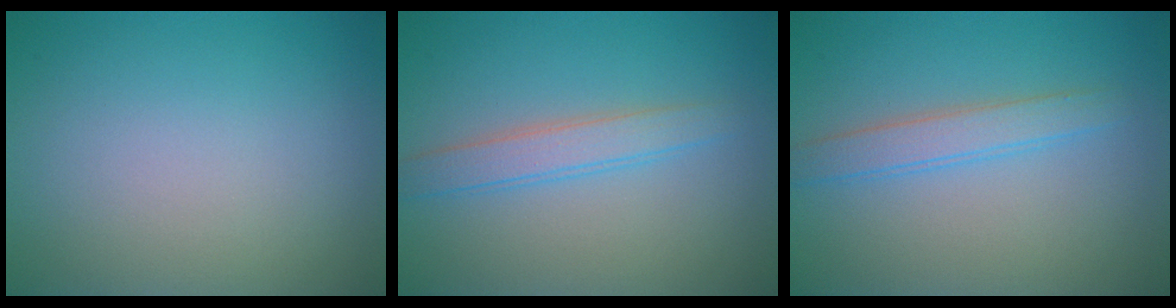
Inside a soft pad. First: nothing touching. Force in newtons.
{"total": 2.5, "press": 2.5, "slide": 0.0}
{"total": 2.4, "press": 2.4, "slide": 0.1}